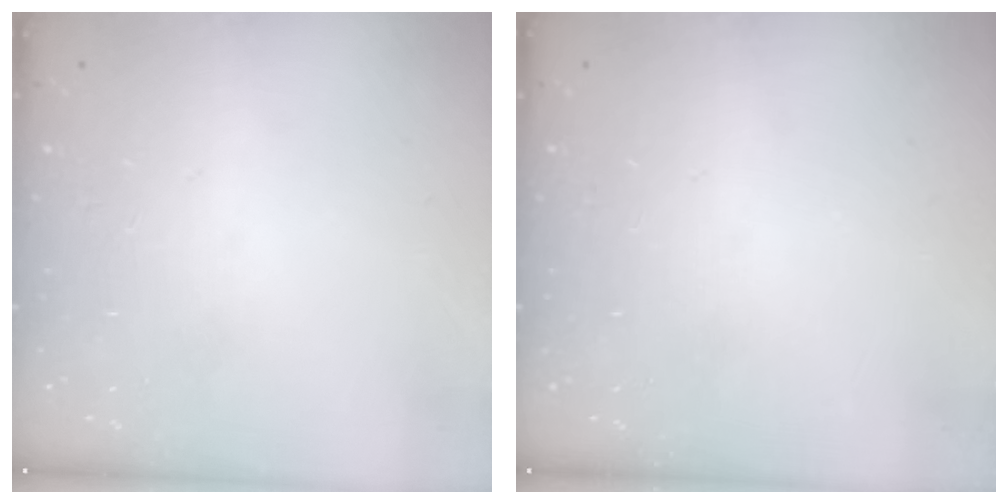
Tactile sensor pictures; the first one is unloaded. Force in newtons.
{"total": 0.0}